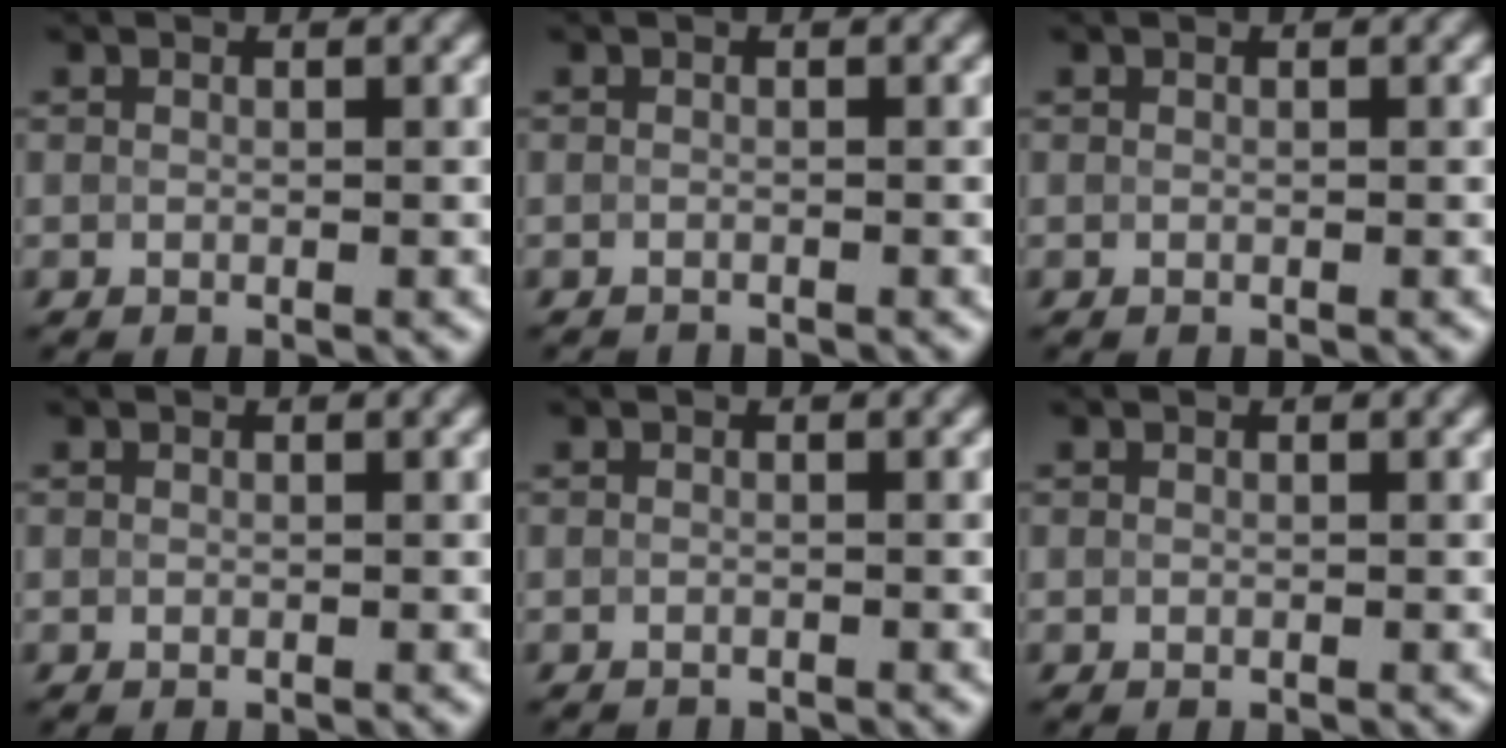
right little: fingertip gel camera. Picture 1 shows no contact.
{"total": 0.8, "force": [-0.8, -0.1, -0.1], "torque": [-0.001, -0.002, -0.014]}
{"total": 0.0}
{"total": 0.0}
{"total": 0.8, "force": [-0.7, -0.1, -0.1], "torque": [-0.001, -0.002, -0.014]}
{"total": 0.0}